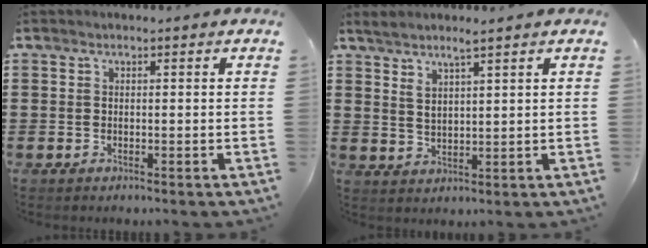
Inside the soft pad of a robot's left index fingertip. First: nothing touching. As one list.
[{"total": 2.8, "force": [2.1, 0.2, 1.8], "torque": [-0.039, 0.004, 0.038]}]